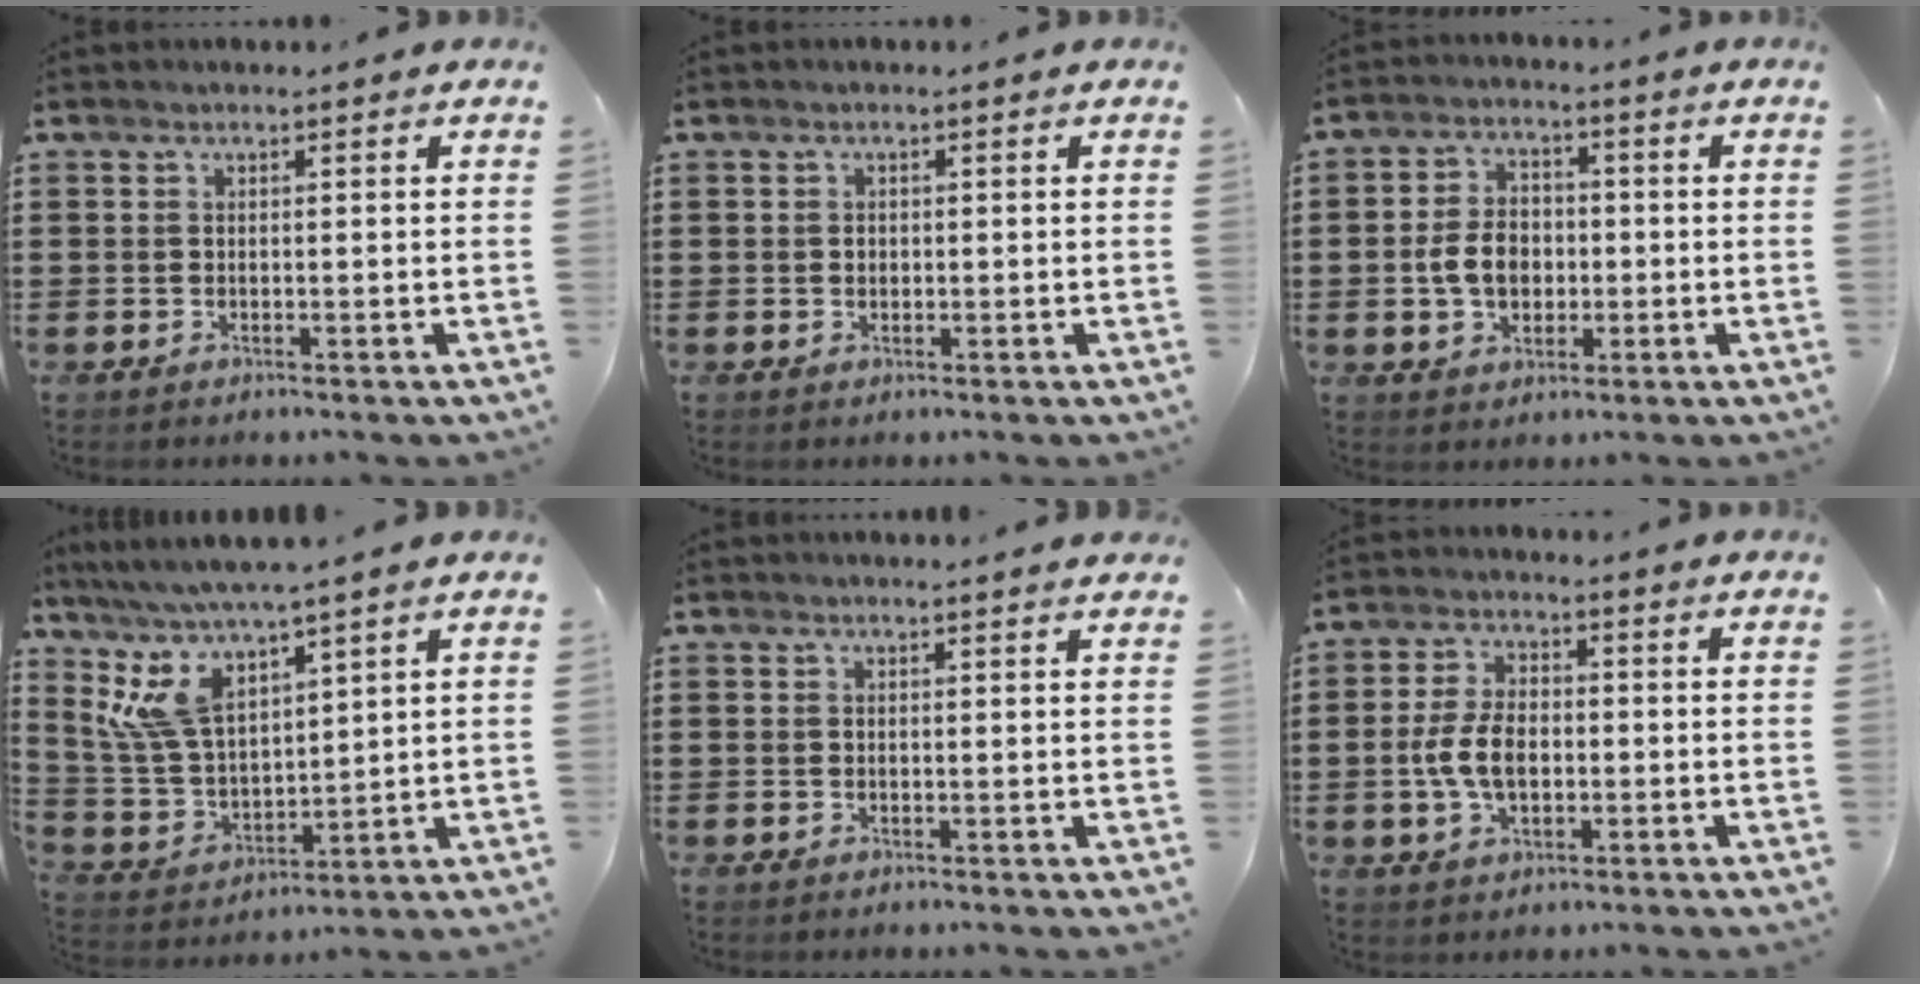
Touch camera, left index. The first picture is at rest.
{"total": 0.9, "force": [0.1, 0.7, 0.5], "torque": [-0.012, 0.005, 0.001]}
{"total": 6.4, "force": [-0.9, 4.8, 4.1], "torque": [-0.090, 0.005, -0.023]}
{"total": 9.3, "force": [6.1, 3.2, 6.2], "torque": [-0.161, -0.028, 0.108]}
{"total": 1.1, "force": [1.0, -0.2, 0.5], "torque": [-0.009, -0.003, 0.020]}
{"total": 6.8, "force": [-0.9, 4.0, 5.4], "torque": [-0.126, 0.003, -0.023]}